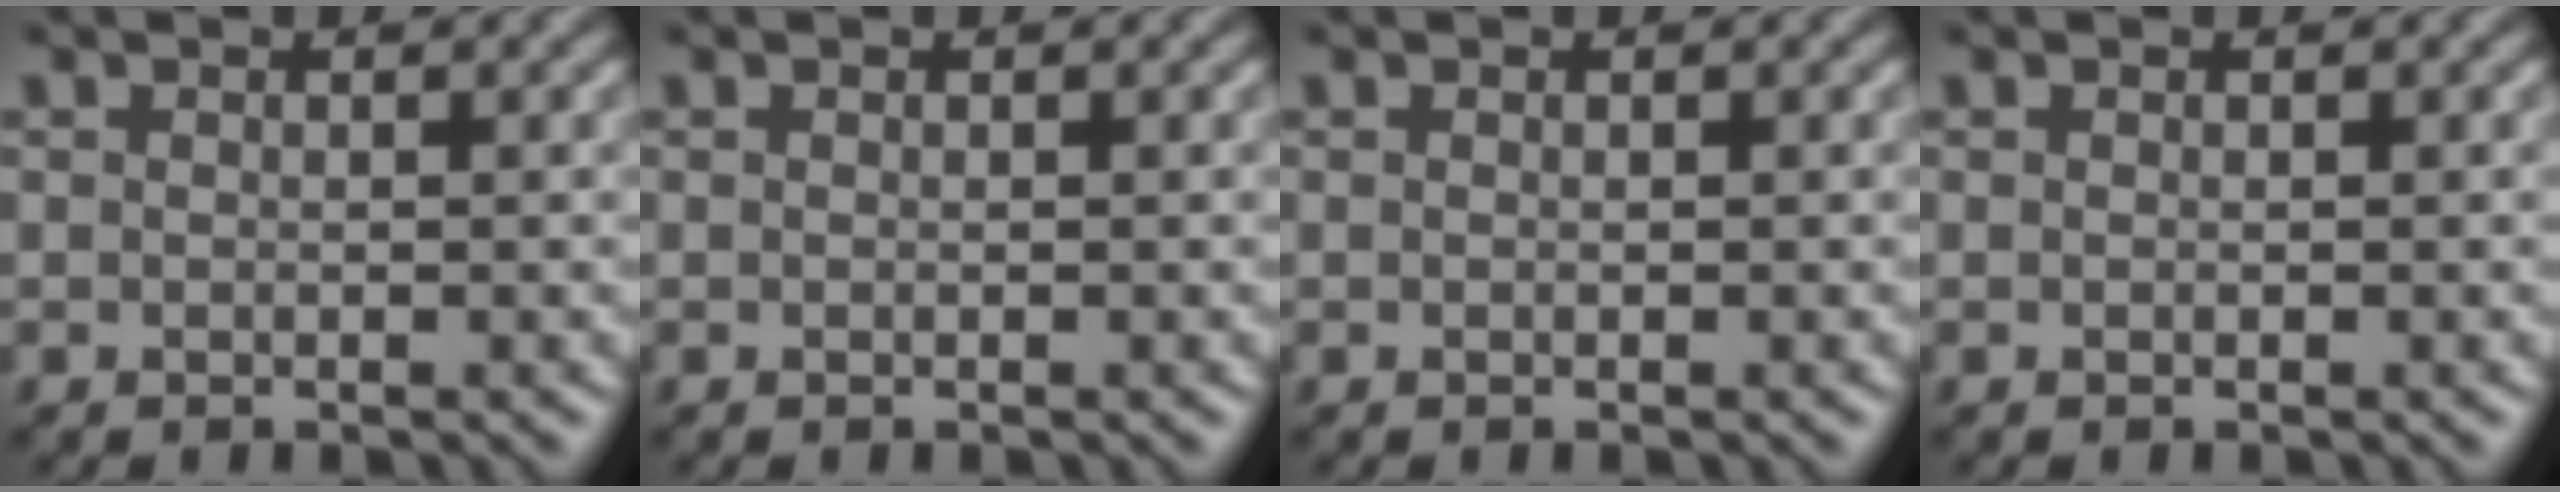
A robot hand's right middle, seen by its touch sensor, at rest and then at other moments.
{"total": 0.0}
{"total": 0.0}
{"total": 0.0}